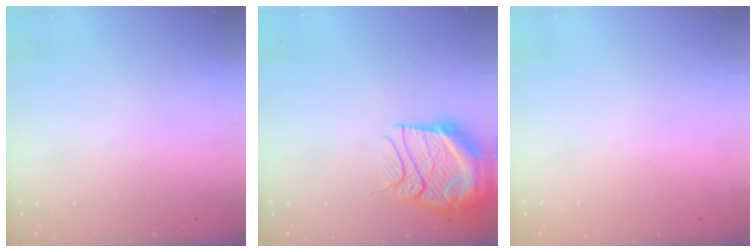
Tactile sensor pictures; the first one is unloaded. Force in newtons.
{"total": 17.9, "press": 16.5, "slide": 6.9}
{"total": 2.9, "press": 2.4, "slide": 1.6}